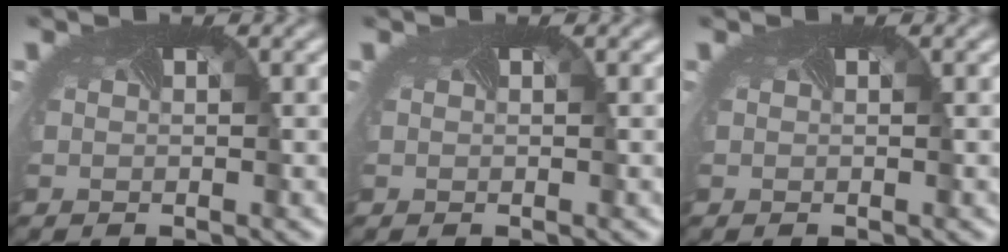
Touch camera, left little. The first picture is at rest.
{"total": 0.0}
{"total": 0.0}